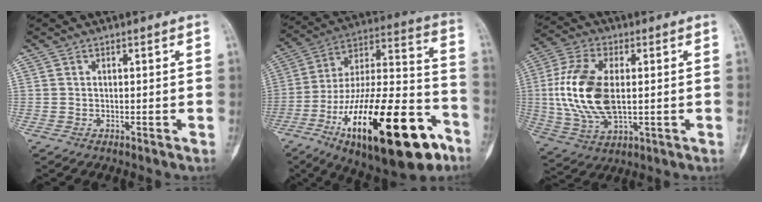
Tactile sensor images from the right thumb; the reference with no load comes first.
{"total": 33.3, "force": [-15.6, 12.2, 26.7], "torque": [-0.427, 0.069, -0.247]}
{"total": 16.2, "force": [0.8, 8.8, 13.5], "torque": [-0.283, -0.003, 0.020]}